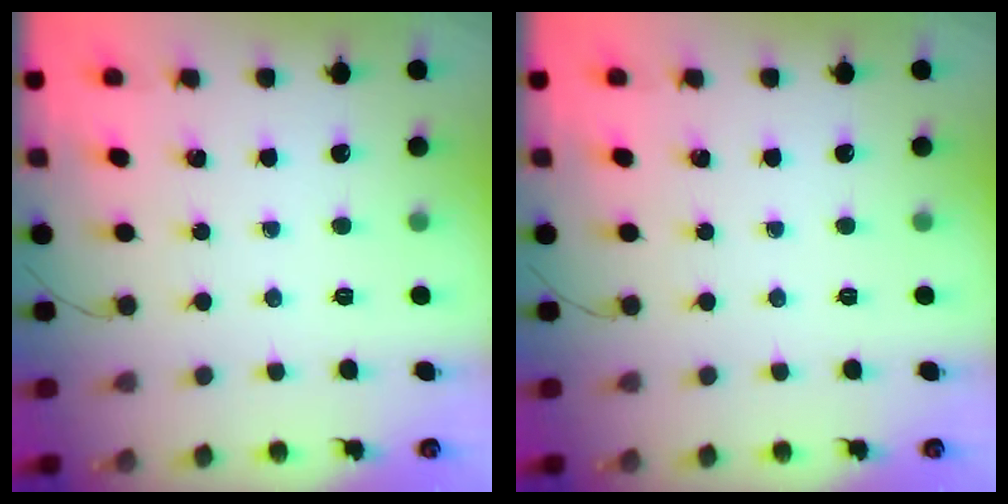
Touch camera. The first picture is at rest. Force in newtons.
{"total": 0.0}